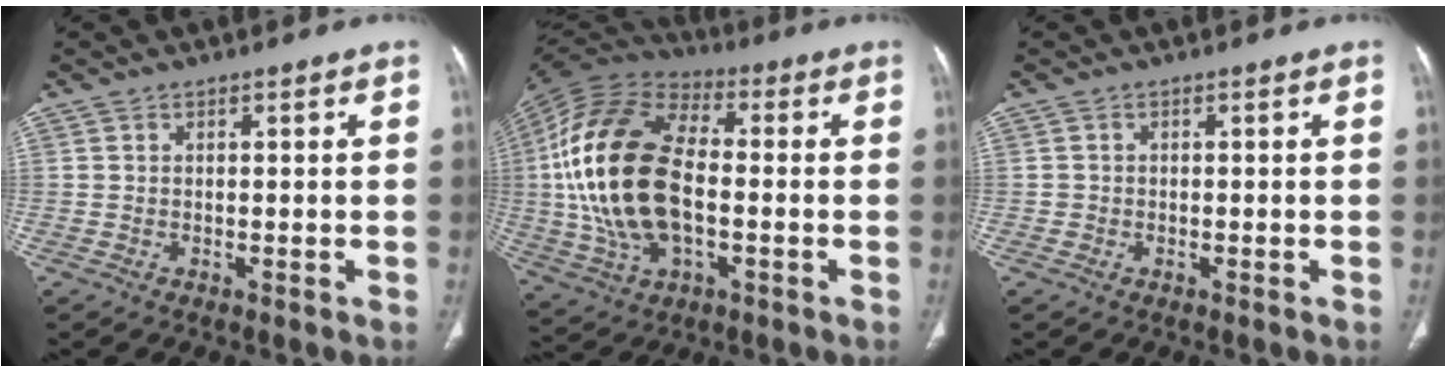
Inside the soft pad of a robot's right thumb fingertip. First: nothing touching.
{"total": 23.9, "force": [-0.9, 13.5, 19.7], "torque": [-0.403, 0.012, -0.017]}
{"total": 0.6, "force": [-0.1, 0.6, 0.0], "torque": [0.002, 0.005, -0.003]}